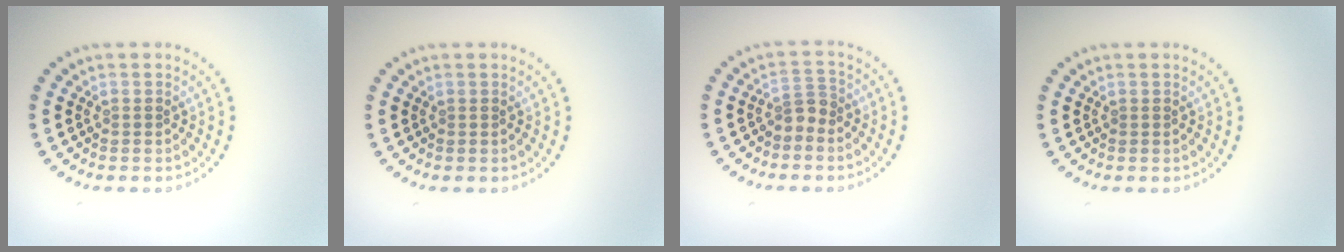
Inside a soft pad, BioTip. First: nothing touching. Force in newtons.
{"total": 0.0}
{"total": 1.8, "press": 1.4, "slide": 1.2}
{"total": 0.0}